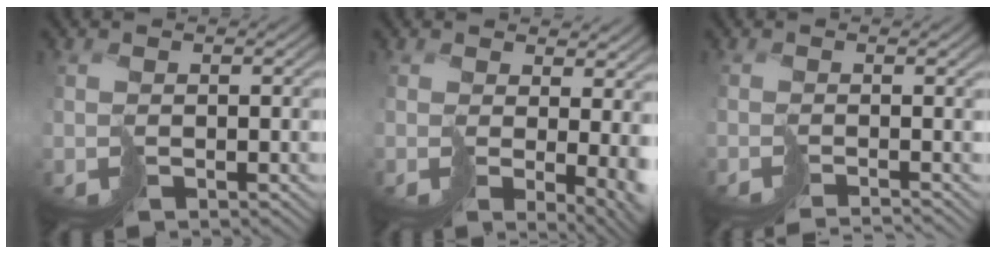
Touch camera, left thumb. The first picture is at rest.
{"total": 5.9, "force": [1.2, 2.2, 5.4], "torque": [-0.087, -0.017, 0.040]}
{"total": 2.9, "force": [-2.4, -0.7, 1.5], "torque": [-0.005, -0.009, -0.034]}